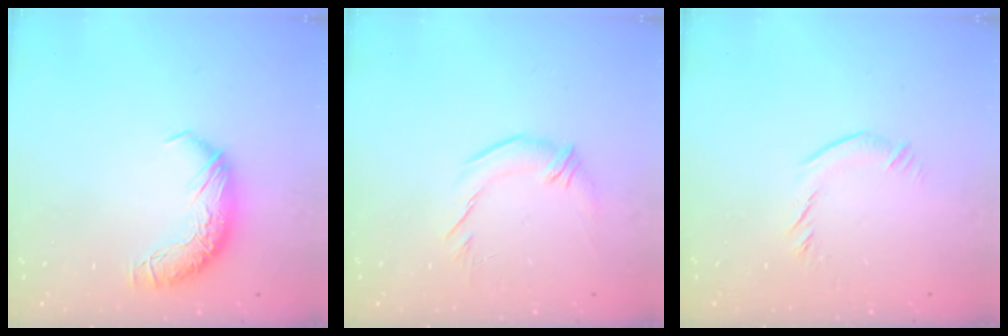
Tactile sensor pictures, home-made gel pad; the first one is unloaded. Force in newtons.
{"total": 1.8, "press": 0.7, "slide": 1.7}
{"total": 4.1, "press": 3.9, "slide": 1.2}